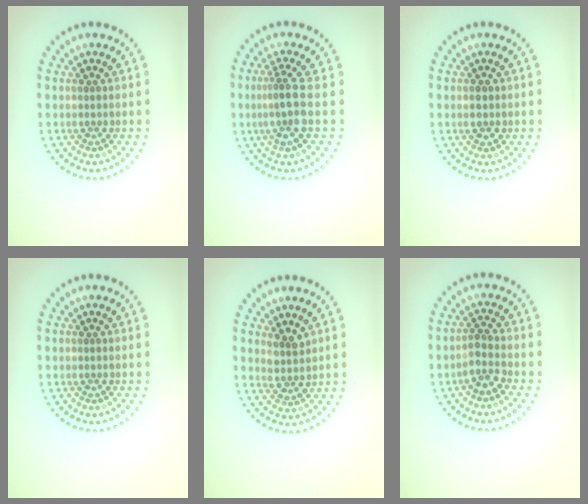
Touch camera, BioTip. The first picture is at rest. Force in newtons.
{"total": 2.9, "press": 2.2, "slide": 1.9}
{"total": 1.6, "press": 1.6, "slide": 0.1}
{"total": 0.0}
{"total": 2.2, "press": 1.7, "slide": 1.3}
{"total": 1.7, "press": 1.4, "slide": 1.0}